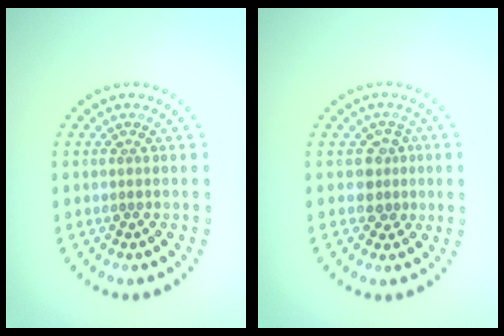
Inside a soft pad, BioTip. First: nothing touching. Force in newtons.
{"total": 2.2, "press": 1.9, "slide": 1.1}